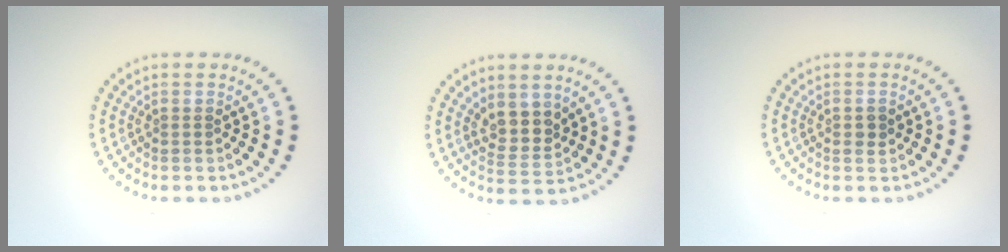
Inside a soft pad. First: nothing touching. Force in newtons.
{"total": 2.9, "press": 2.5, "slide": 1.5}
{"total": 1.0, "press": 1.0, "slide": 0.1}